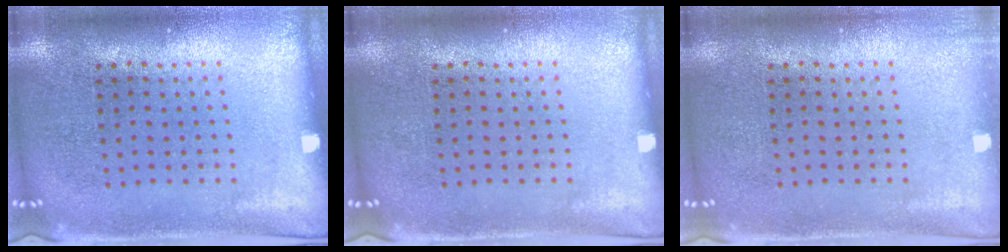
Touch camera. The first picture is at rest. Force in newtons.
{"total": 0.0}
{"total": 0.7, "press": 0.7, "slide": 0.0}